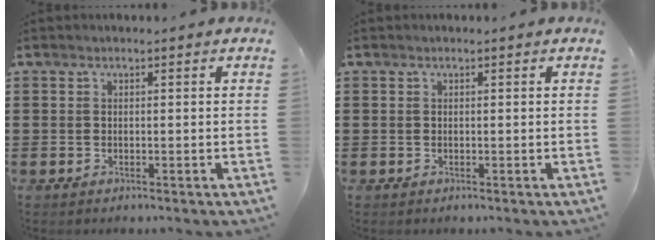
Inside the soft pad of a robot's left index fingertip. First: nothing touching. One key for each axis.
{"total": 0.0}